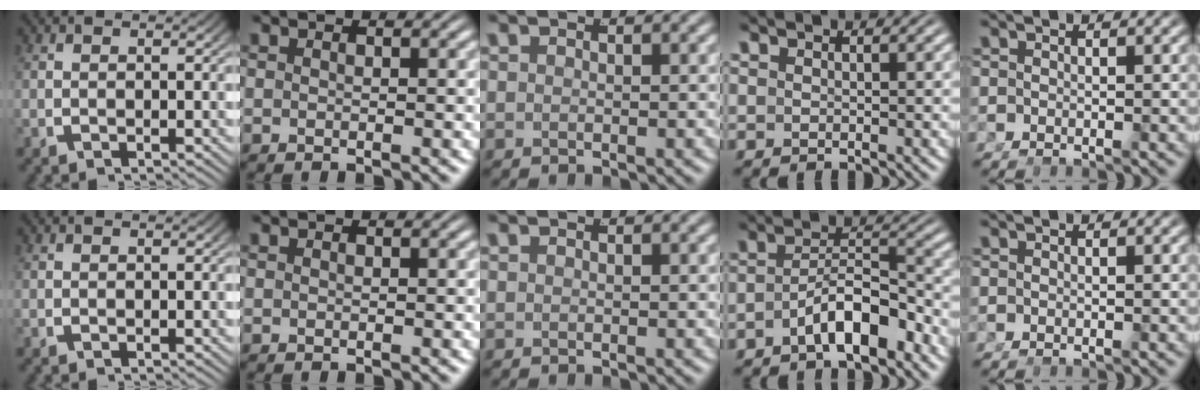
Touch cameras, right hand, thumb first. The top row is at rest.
{"ring": {"total": 4.8, "force": [-3.1, 1.7, 3.3], "torque": [-0.046, -0.003, -0.048]}}